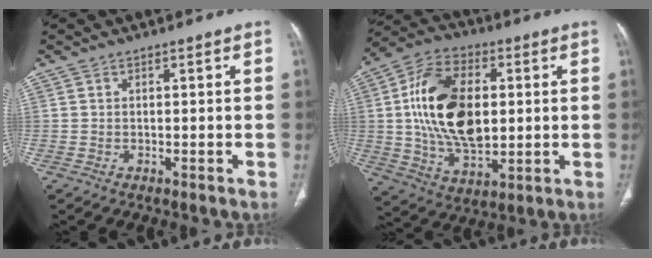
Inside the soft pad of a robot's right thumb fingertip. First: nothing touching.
{"total": 19.5, "force": [2.1, 11.7, 15.5], "torque": [-0.266, 0.003, 0.042]}